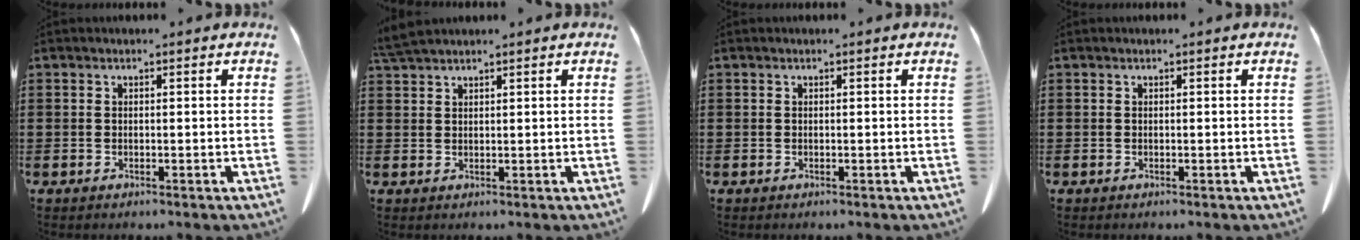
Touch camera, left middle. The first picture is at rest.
{"total": 2.8, "force": [2.5, 0.2, 1.2], "torque": [-0.039, -0.004, 0.048]}
{"total": 0.0}
{"total": 0.0}